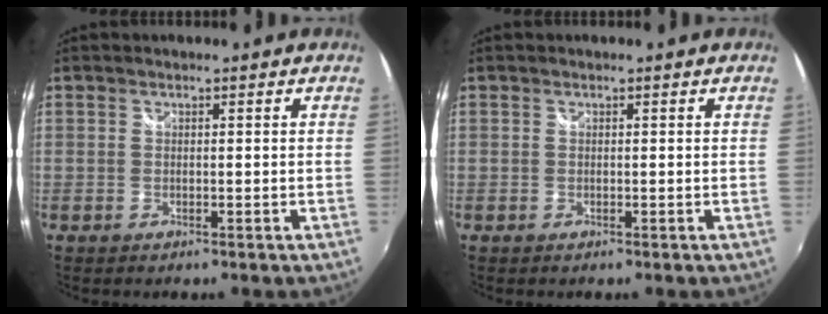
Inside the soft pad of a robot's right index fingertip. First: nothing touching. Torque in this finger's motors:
{"motor_torque": [0.00, 0.00, 0.00, 0.00]}